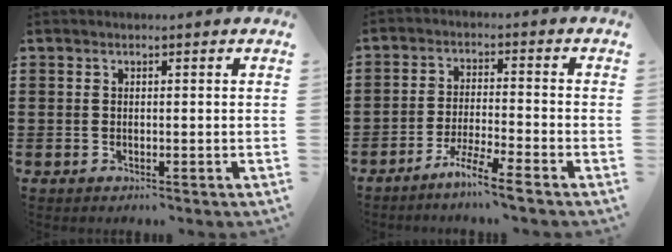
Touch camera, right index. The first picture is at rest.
{"total": 5.2, "force": [-4.3, -0.6, 2.8], "torque": [-0.061, -0.012, -0.083]}